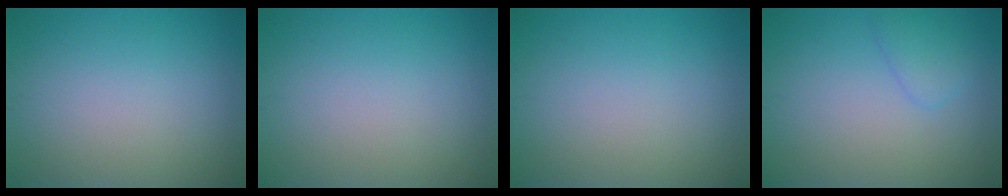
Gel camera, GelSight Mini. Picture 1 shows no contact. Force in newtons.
{"total": 0.0}
{"total": 0.0}
{"total": 1.8, "press": 1.8, "slide": 0.1}